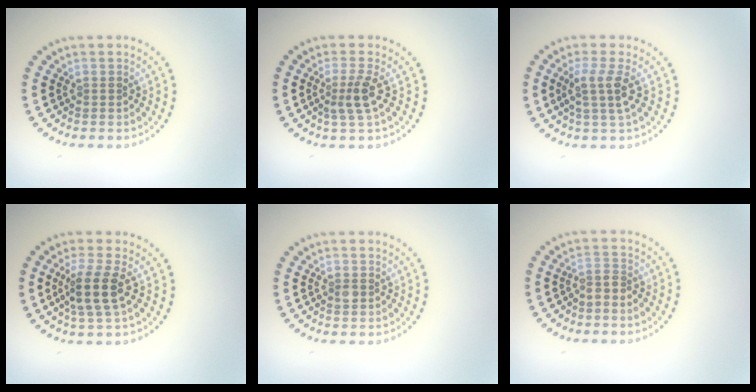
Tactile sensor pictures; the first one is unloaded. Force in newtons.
{"total": 2.4, "press": 1.8, "slide": 1.5}
{"total": 2.7, "press": 2.1, "slide": 1.6}
{"total": 3.4, "press": 2.8, "slide": 1.9}
{"total": 1.0, "press": 1.0, "slide": 0.1}
{"total": 1.2, "press": 0.7, "slide": 0.9}